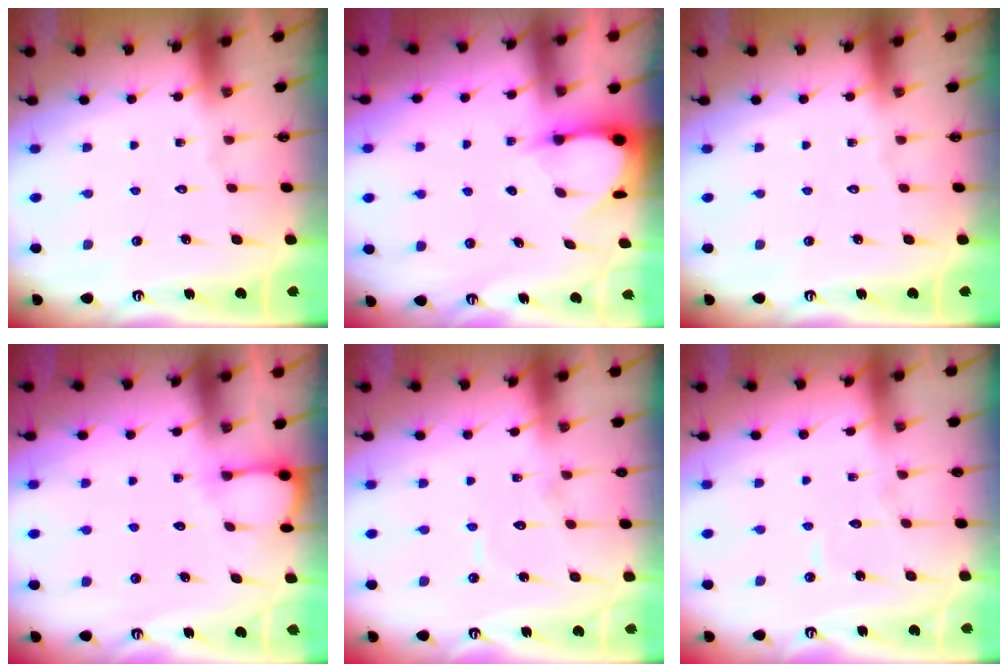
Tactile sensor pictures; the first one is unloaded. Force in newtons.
{"total": 3.5, "press": 3.5, "slide": 0.4}
{"total": 0.0}
{"total": 3.3, "press": 3.2, "slide": 0.3}
{"total": 6.1, "press": 6.1, "slide": 0.4}
{"total": 3.5, "press": 3.5, "slide": 0.3}